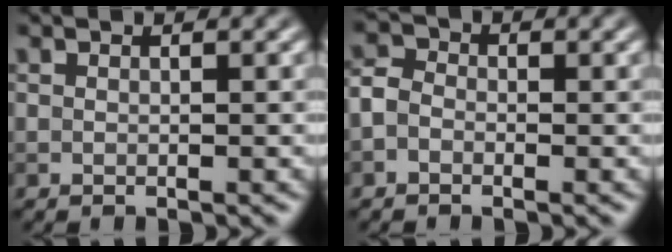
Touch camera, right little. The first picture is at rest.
{"total": 1.9, "force": [-0.9, 1.4, 0.9], "torque": [-0.014, 0.006, -0.026]}